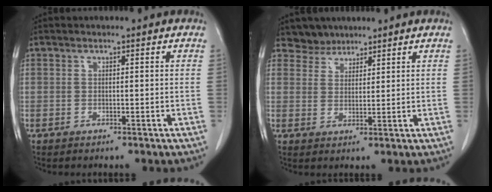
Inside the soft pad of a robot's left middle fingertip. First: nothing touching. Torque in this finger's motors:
{"motor_torque": [0.12, -0.18, -0.12, -0.04]}